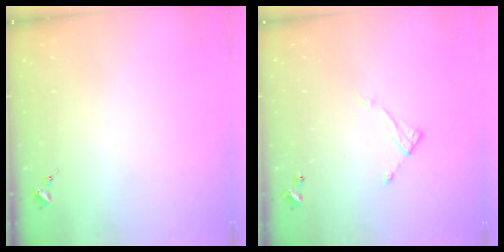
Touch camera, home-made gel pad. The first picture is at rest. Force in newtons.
{"total": 7.1, "press": 7.1, "slide": 0.0}